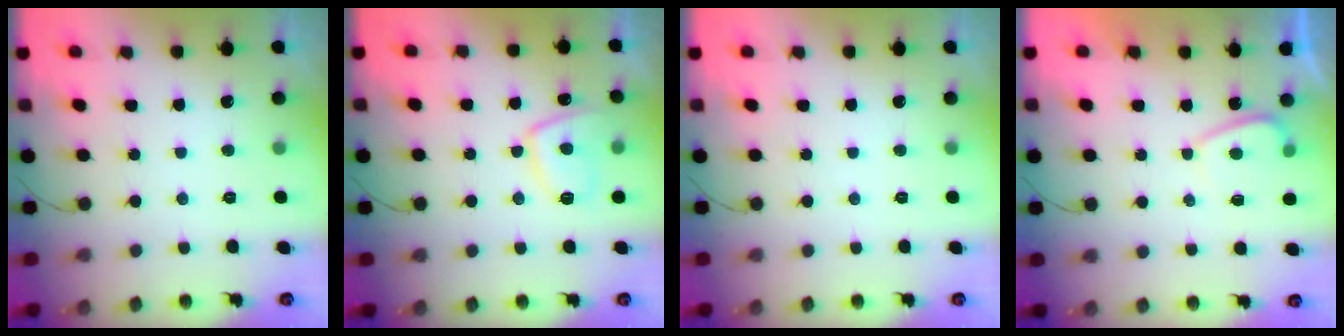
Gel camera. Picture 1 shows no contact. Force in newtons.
{"total": 8.8, "press": 8.7, "slide": 1.1}
{"total": 0.0}
{"total": 1.9, "press": 1.7, "slide": 0.7}